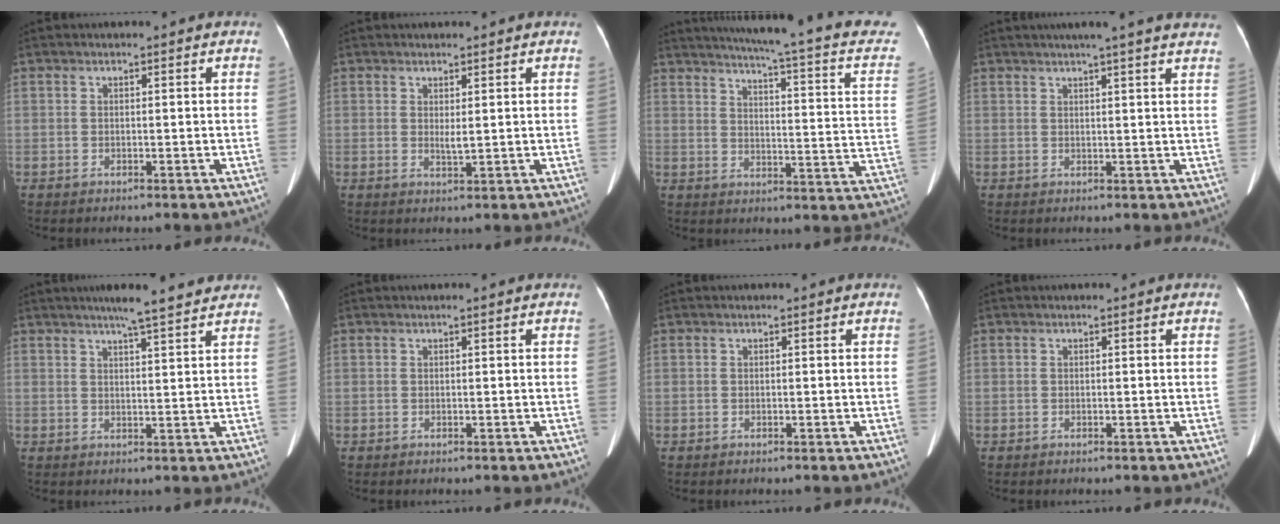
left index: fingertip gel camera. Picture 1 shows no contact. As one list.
[{"total": 1.5, "force": [0.6, 0.2, 1.4], "torque": [-0.030, -0.001, 0.012]}, {"total": 21.2, "force": [17.2, 1.1, 12.4], "torque": [-0.174, -0.043, 0.190]}, {"total": 12.6, "force": [10.9, 0.1, 6.3], "torque": [-0.091, 0.018, 0.120]}, {"total": 7.5, "force": [6.2, 0.0, 4.1], "torque": [-0.063, 0.013, 0.085]}, {"total": 0.0}, {"total": 0.0}, {"total": 0.0}]